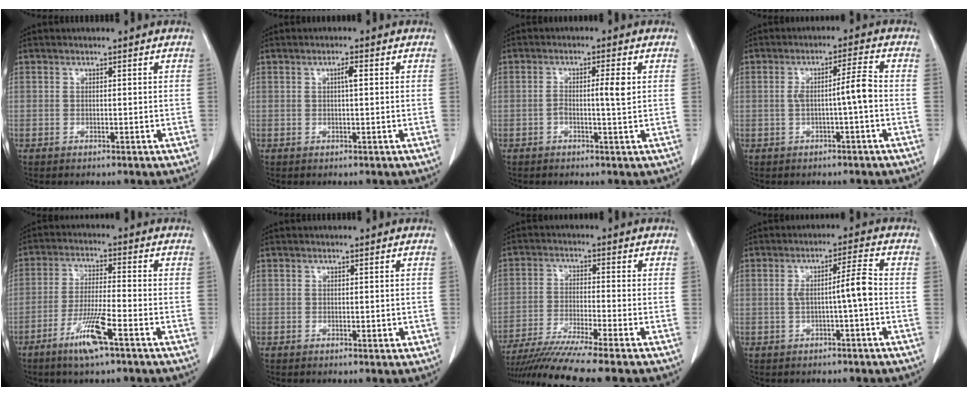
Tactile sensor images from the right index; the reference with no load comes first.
{"total": 1.5, "force": [0.3, 0.1, 1.5], "torque": [-0.027, 0.003, 0.004]}
{"total": 3.3, "force": [0.0, 0.0, 3.3], "torque": [-0.059, 0.002, 0.000]}
{"total": 4.6, "force": [-0.7, -0.2, 4.6], "torque": [-0.078, 0.013, -0.008]}
{"total": 8.0, "force": [-4.4, 0.2, 6.7], "torque": [-0.133, -0.013, -0.084]}
{"total": 1.3, "force": [-0.1, 0.8, 1.0], "torque": [-0.011, -0.002, 0.002]}
{"total": 10.6, "force": [-8.9, -2.0, 5.5], "torque": [-0.083, -0.032, -0.149]}
{"total": 5.0, "force": [-0.6, -0.2, 4.9], "torque": [-0.083, 0.013, -0.007]}